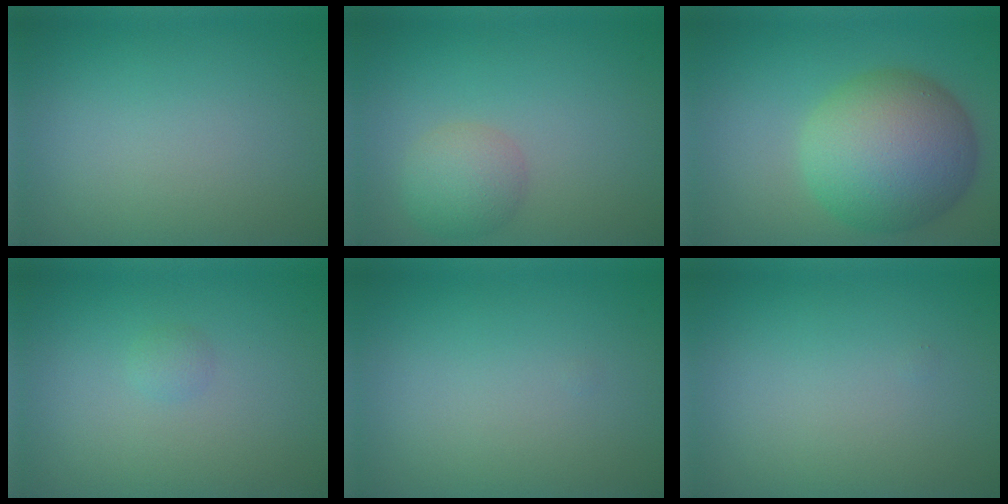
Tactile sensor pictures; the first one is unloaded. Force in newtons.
{"total": 2.9, "press": 2.9, "slide": 0.2}
{"total": 10.0, "press": 10.0, "slide": 0.2}
{"total": 0.7, "press": 0.7, "slide": 0.1}
{"total": 0.0}
{"total": 0.0}